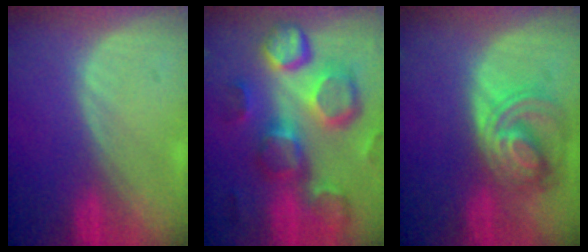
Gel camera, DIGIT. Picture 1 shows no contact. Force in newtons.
{"total": 13.1, "press": 11.4, "slide": 6.4}
{"total": 6.8, "press": 6.7, "slide": 1.2}